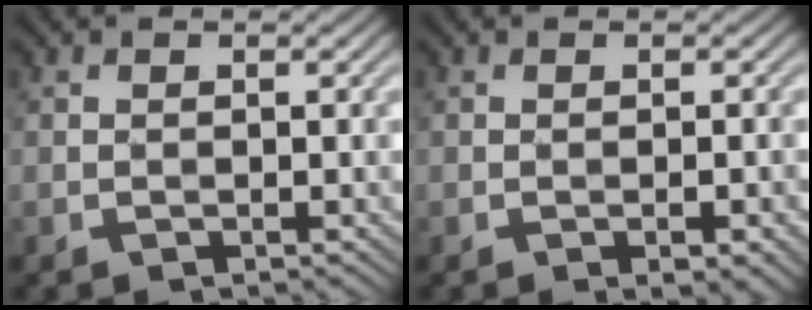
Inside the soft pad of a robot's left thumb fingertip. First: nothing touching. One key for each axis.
{"total": 1.5, "fx": -0.8, "fy": 0.2, "fz": 1.2, "tx": -0.019, "ty": 0.004, "tz": -0.011}